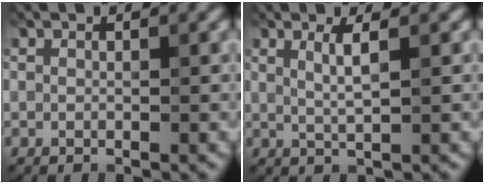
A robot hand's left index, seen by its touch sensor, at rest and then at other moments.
{"total": 2.2, "force": [0.7, 0.4, 2.1], "torque": [-0.036, 0.002, 0.012]}